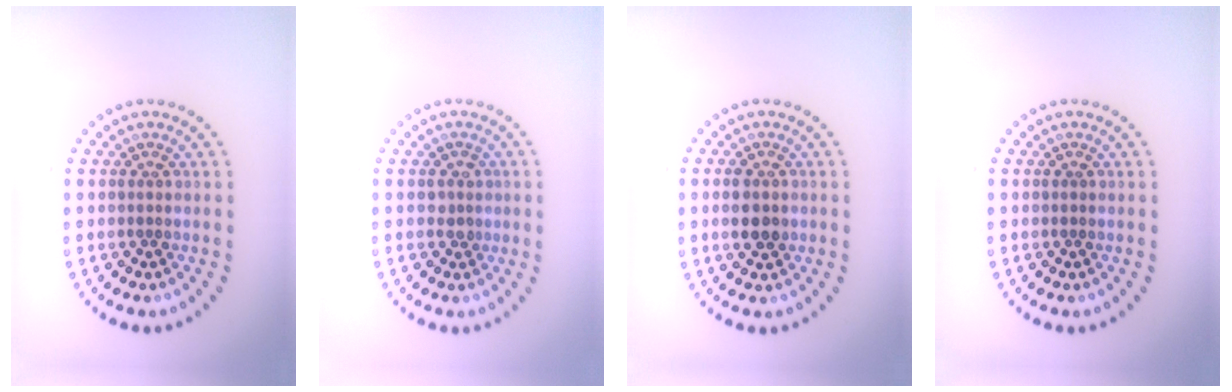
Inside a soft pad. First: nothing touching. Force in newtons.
{"total": 1.2, "press": 0.9, "slide": 0.7}
{"total": 2.7, "press": 2.7, "slide": 0.2}
{"total": 0.0}